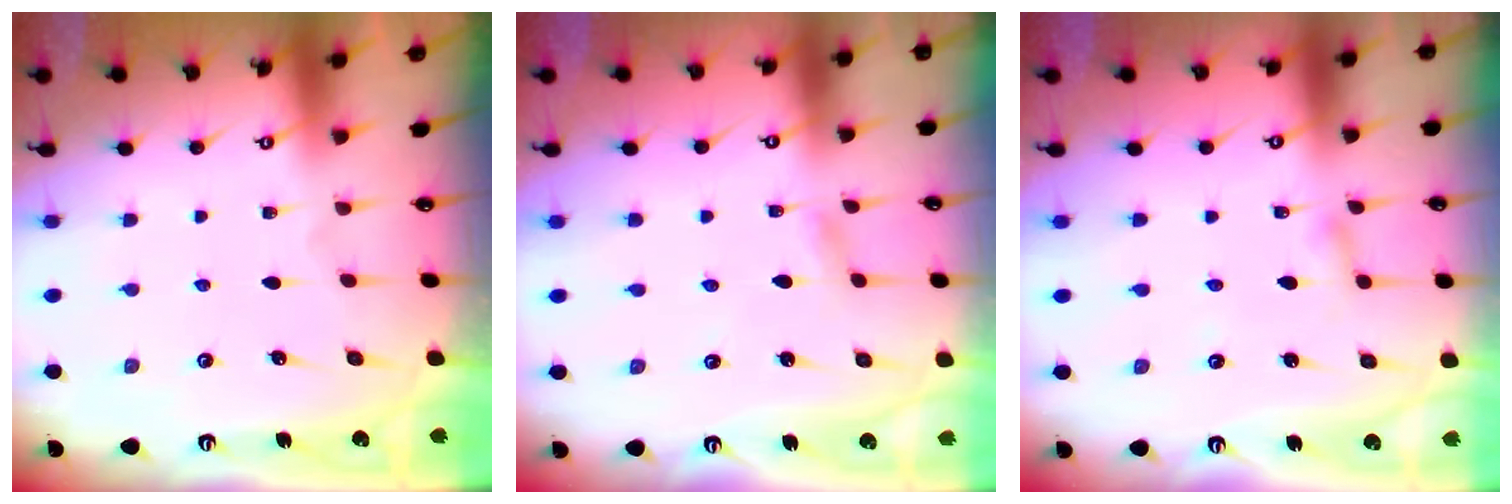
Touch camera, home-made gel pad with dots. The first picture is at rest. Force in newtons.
{"total": 1.9, "press": 1.9, "slide": 0.2}
{"total": 2.1, "press": 2.1, "slide": 0.2}